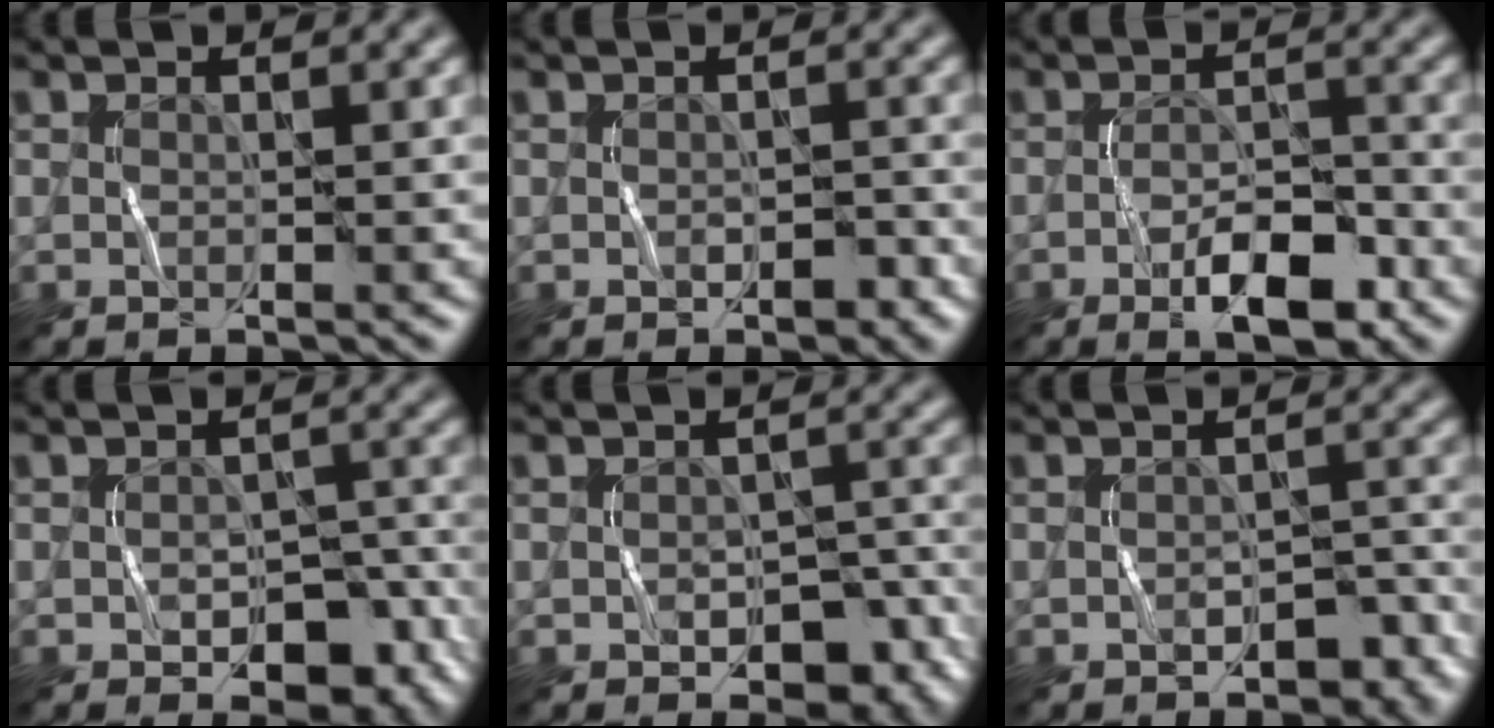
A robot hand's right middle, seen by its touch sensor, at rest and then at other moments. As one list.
[{"total": 1.4, "force": [-0.7, 0.8, 0.9], "torque": [-0.014, 0.001, -0.009]}, {"total": 5.3, "force": [-2.6, 2.0, 4.1], "torque": [-0.064, 0.002, -0.040]}, {"total": 5.3, "force": [-2.2, 3.4, 3.4], "torque": [-0.041, -0.004, -0.026]}, {"total": 5.2, "force": [-2.3, 3.4, 3.2], "torque": [-0.040, -0.005, -0.025]}, {"total": 3.0, "force": [-1.7, 1.9, 1.6], "torque": [-0.019, -0.001, -0.019]}]